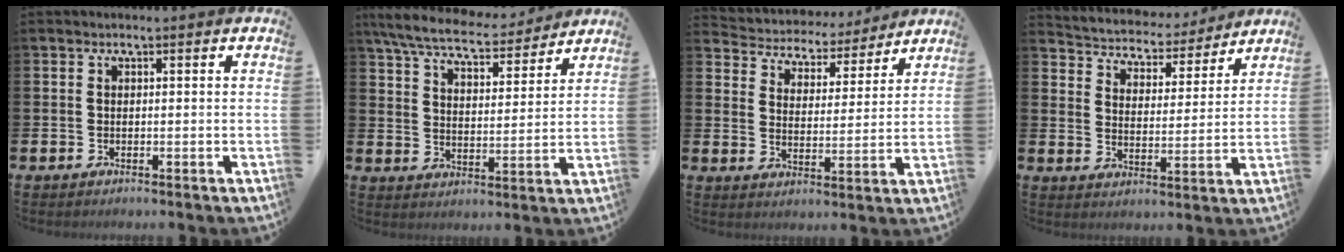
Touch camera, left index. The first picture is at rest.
{"total": 7.8, "force": [7.2, 1.5, 2.4], "torque": [-0.081, -0.042, 0.127]}
{"total": 4.9, "force": [4.6, 1.7, -0.2], "torque": [-0.022, -0.044, 0.075]}
{"total": 4.8, "force": [4.5, 1.6, -0.1], "torque": [-0.023, -0.046, 0.071]}